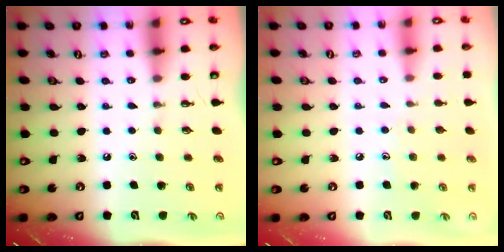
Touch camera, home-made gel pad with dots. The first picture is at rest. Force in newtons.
{"total": 5.1, "press": 5.0, "slide": 0.5}